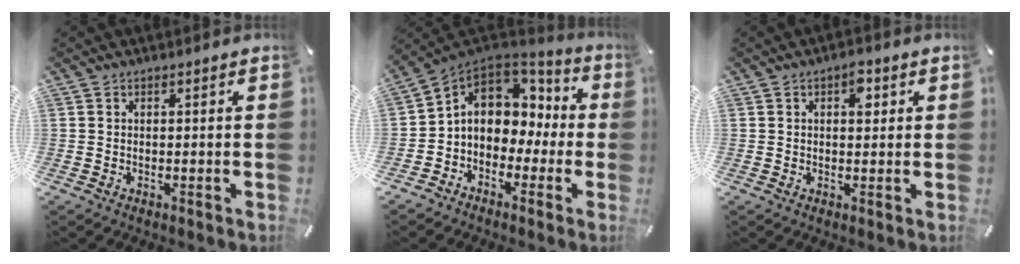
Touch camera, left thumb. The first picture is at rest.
{"total": 9.8, "force": [0.8, 8.6, 4.8], "torque": [-0.091, 0.002, 0.020]}
{"total": 3.4, "force": [1.2, 2.0, 2.5], "torque": [-0.022, -0.004, 0.011]}